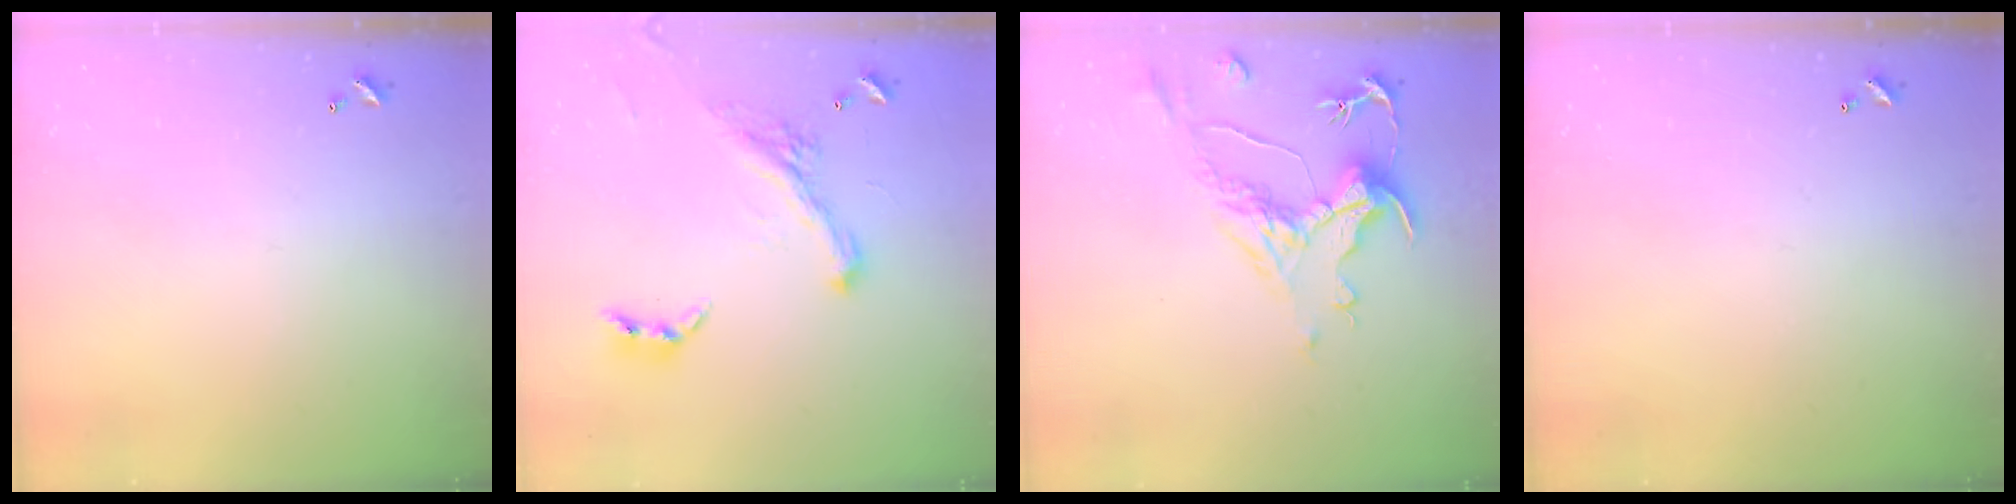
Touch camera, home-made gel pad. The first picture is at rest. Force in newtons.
{"total": 3.9, "press": 3.5, "slide": 1.5}
{"total": 1.5, "press": 0.5, "slide": 1.5}
{"total": 0.0}